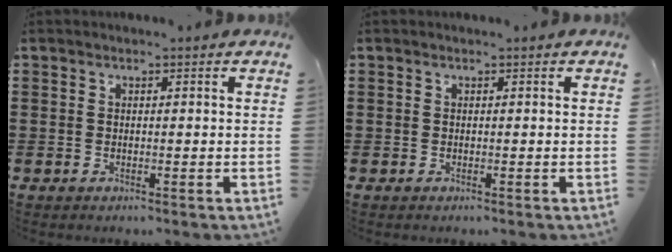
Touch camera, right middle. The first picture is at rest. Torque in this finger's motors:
{"motor_torque": [0.06, -0.04, 0.07, 0.01]}